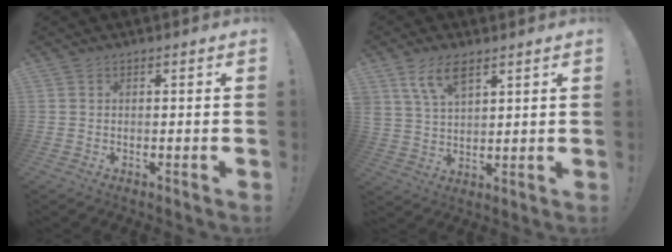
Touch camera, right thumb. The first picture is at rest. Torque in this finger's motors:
{"motor_torque": [1.61, 2.49, 1.22, 0.56, 0.12]}